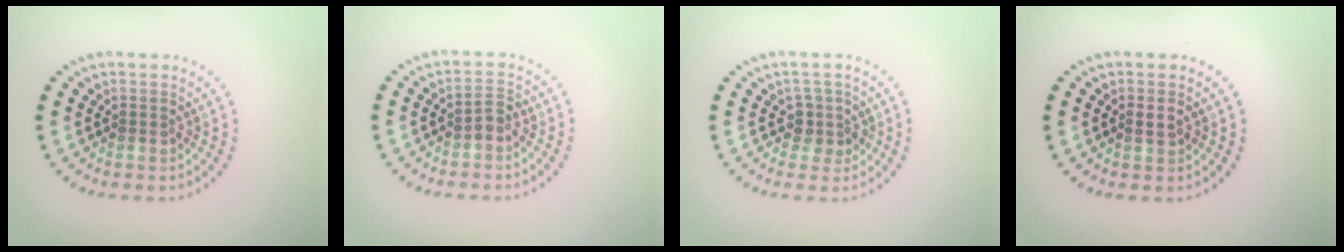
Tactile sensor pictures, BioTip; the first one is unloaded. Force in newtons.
{"total": 1.4, "press": 1.3, "slide": 0.5}
{"total": 1.9, "press": 1.5, "slide": 1.2}
{"total": 0.9, "press": 0.9, "slide": 0.1}